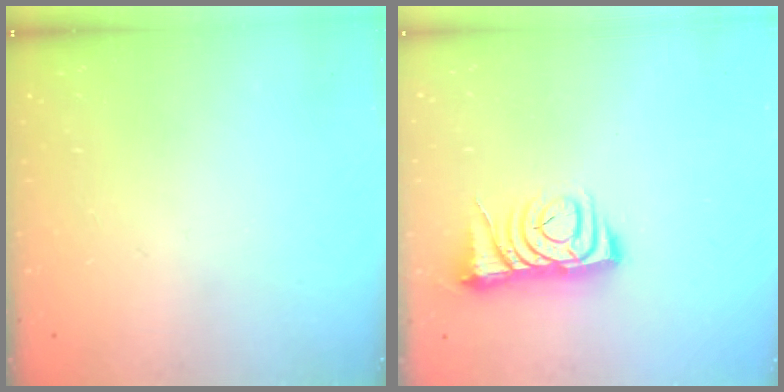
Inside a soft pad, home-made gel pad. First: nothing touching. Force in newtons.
{"total": 6.8, "press": 6.7, "slide": 1.0}